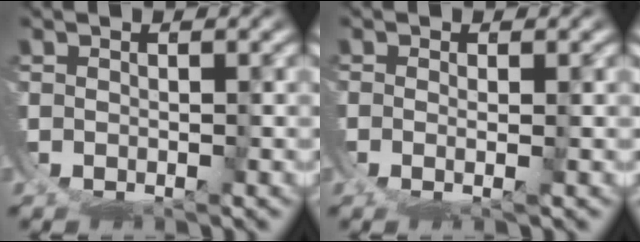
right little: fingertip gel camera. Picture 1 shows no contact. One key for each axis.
{"total": 1.9, "fx": 0.6, "fy": -1.5, "fz": 1.1, "tx": -0.014, "ty": -0.002, "tz": 0.013}